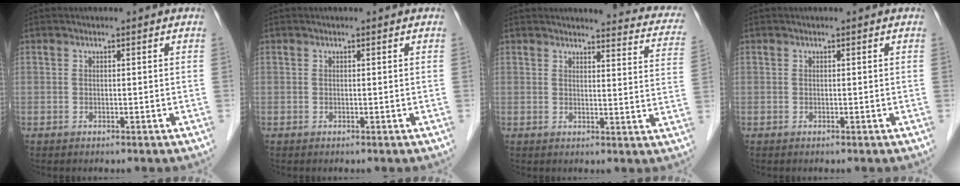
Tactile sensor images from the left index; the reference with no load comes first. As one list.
[{"total": 0.0}, {"total": 11.2, "force": [10.5, 2.0, 3.4], "torque": [-0.013, -0.044, 0.085]}, {"total": 0.0}]